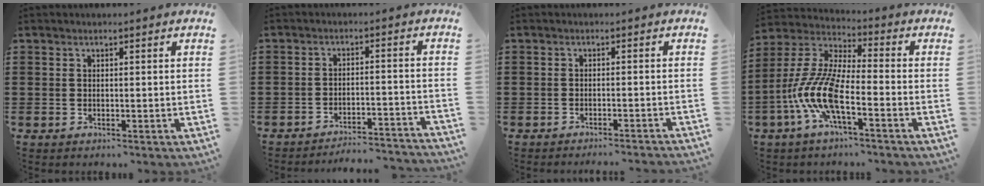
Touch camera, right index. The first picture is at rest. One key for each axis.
{"total": 4.0, "fx": -3.9, "fy": 0.0, "fz": 0.9, "tx": -0.019, "ty": -0.003, "tz": -0.081}
{"total": 0.7, "fx": -0.6, "fy": -0.2, "fz": 0.2, "tx": -0.005, "ty": -0.002, "tz": -0.012}
{"total": 10.5, "fx": -4.6, "fy": 2.5, "fz": 9.1, "tx": -0.227, "ty": -0.016, "tz": -0.095}